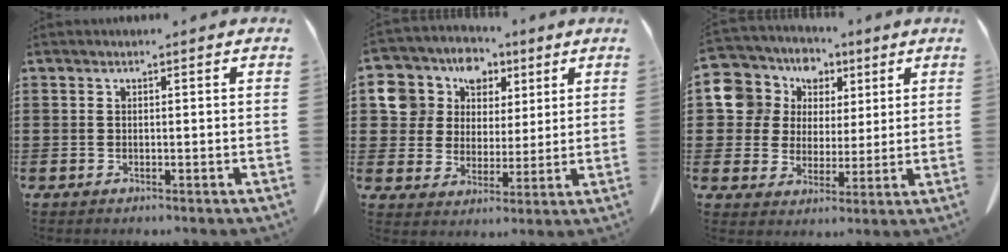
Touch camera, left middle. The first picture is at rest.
{"total": 8.8, "force": [4.2, 7.6, 1.5], "torque": [-0.081, -0.016, 0.076]}
{"total": 9.0, "force": [3.6, 8.0, 1.7], "torque": [-0.097, -0.014, 0.066]}